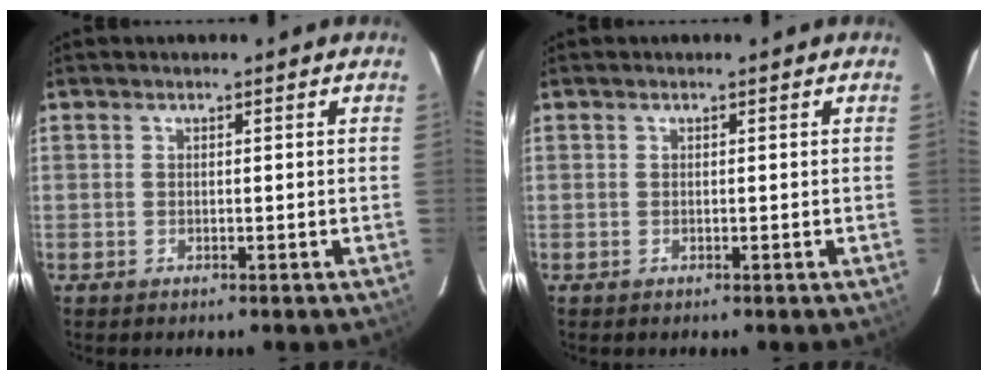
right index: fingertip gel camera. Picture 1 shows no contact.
{"total": 0.0}